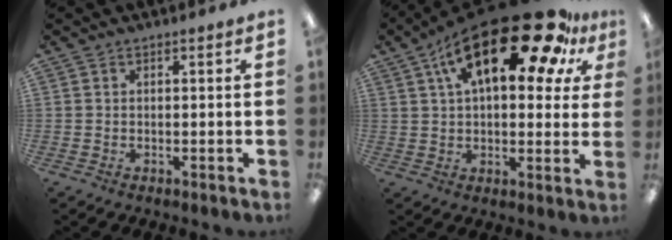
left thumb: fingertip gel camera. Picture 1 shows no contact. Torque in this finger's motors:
{"motor_torque": [0.08, 1.51, 1.33, -1.43, 0.18]}